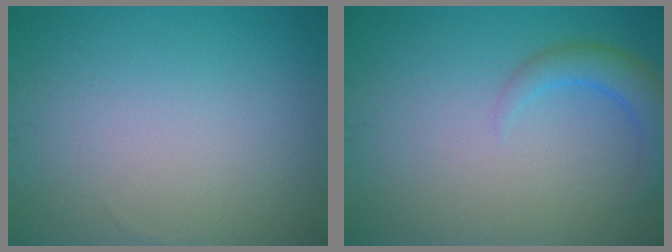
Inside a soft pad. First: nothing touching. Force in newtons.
{"total": 2.9, "press": 2.9, "slide": 0.2}